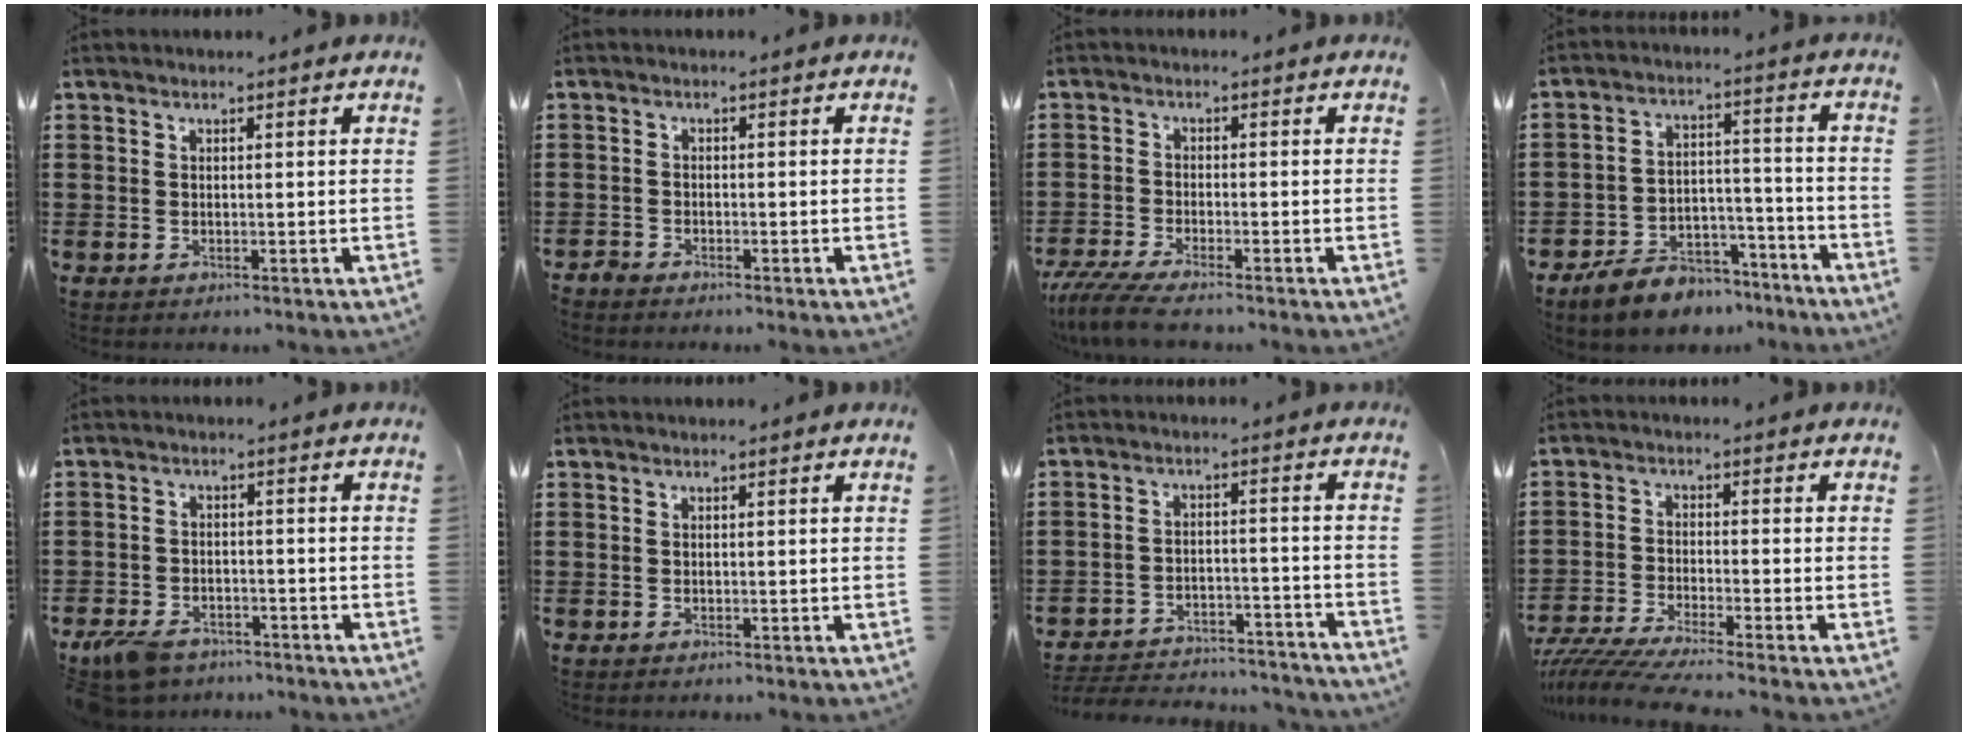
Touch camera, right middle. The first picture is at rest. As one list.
[{"total": 1.4, "force": [-1.4, 0.1, 0.1], "torque": [-0.012, -0.001, -0.032]}, {"total": 4.5, "force": [-4.0, 0.1, 2.0], "torque": [-0.062, -0.020, -0.083]}, {"total": 6.9, "force": [-6.3, 2.5, 1.0], "torque": [-0.019, 0.027, -0.121]}, {"total": 4.7, "force": [-4.0, 1.7, 1.8], "torque": [-0.050, 0.000, -0.082]}, {"total": 0.0}, {"total": 4.6, "force": [-4.6, 0.6, 0.7], "torque": [-0.022, 0.002, -0.095]}, {"total": 5.2, "force": [-4.9, -0.5, 1.5], "torque": [-0.049, -0.022, -0.102]}]